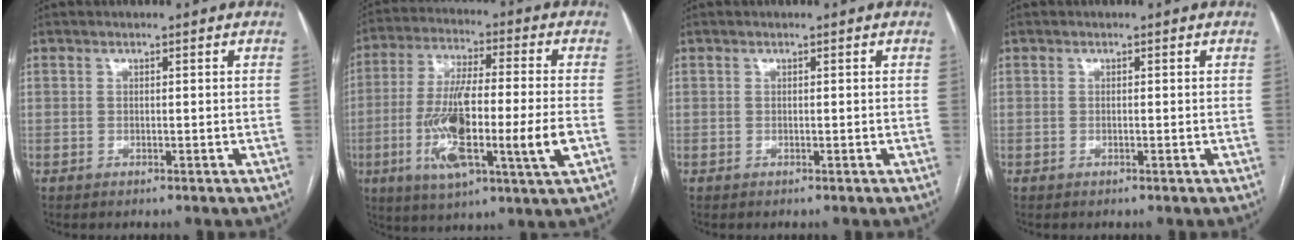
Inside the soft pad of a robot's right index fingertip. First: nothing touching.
{"total": 17.4, "force": [-4.2, 1.8, 16.8], "torque": [-0.316, -0.010, -0.071]}
{"total": 0.0}
{"total": 0.0}